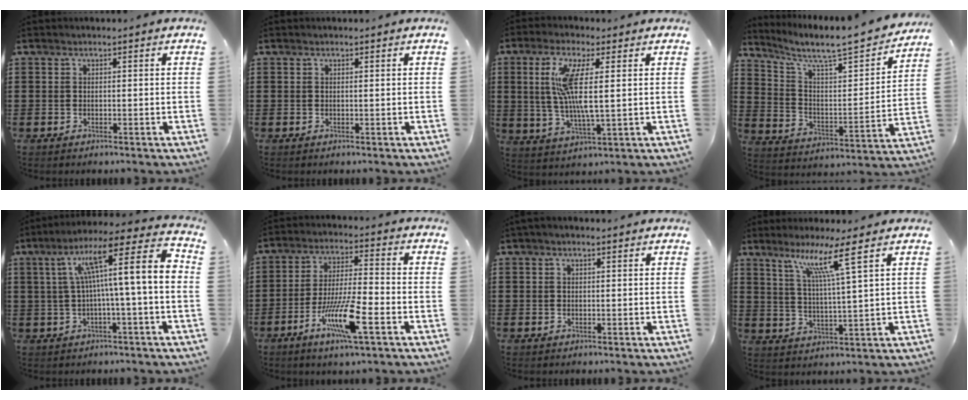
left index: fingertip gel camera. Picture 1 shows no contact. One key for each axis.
{"total": 0.0}
{"total": 9.2, "fx": 2.1, "fy": 2.0, "fz": 8.7, "tx": -0.193, "ty": -0.007, "tz": 0.028}
{"total": 7.7, "fx": 6.8, "fy": 1.0, "fz": 3.4, "tx": -0.093, "ty": -0.054, "tz": 0.109}
{"total": 11.4, "fx": 1.8, "fy": 0.5, "fz": 11.2, "tx": -0.211, "ty": -0.028, "tz": 0.017}
{"total": 10.4, "fx": -5.0, "fy": 1.8, "fz": 8.9, "tx": -0.180, "ty": -0.002, "tz": -0.096}
{"total": 0.7, "fx": 0.2, "fy": 0.5, "fz": 0.3, "tx": -0.008, "ty": 0.006, "tz": 0.003}
{"total": 8.1, "fx": 5.1, "fy": -0.8, "fz": 6.3, "tx": -0.130, "ty": -0.013, "tz": 0.081}